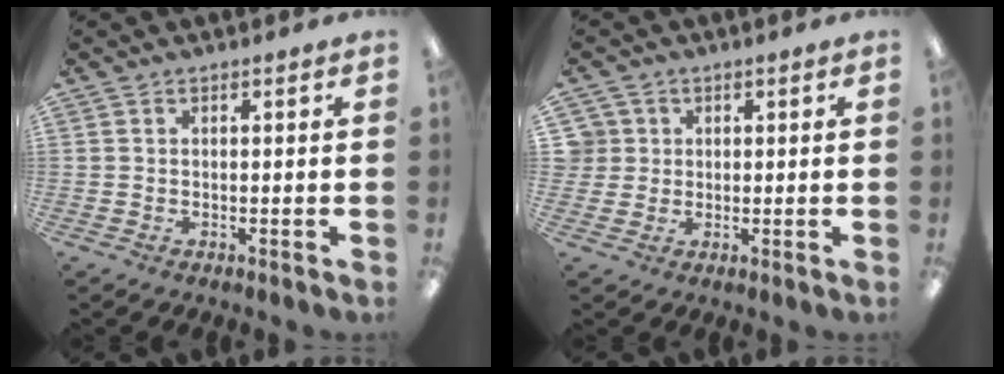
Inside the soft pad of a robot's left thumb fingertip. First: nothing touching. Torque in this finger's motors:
{"motor_torque": [-0.03, 0.01, -0.11, -0.03, 0.00]}